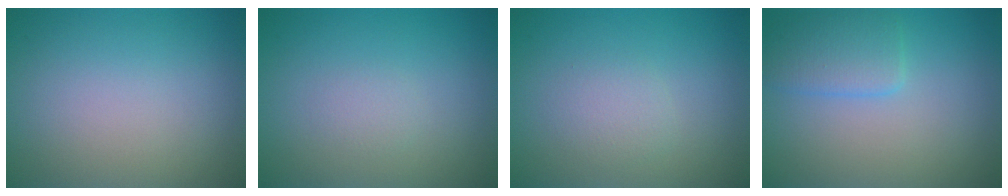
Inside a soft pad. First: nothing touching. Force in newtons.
{"total": 0.8, "press": 0.8, "slide": 0.1}
{"total": 1.5, "press": 1.5, "slide": 0.0}
{"total": 2.8, "press": 2.8, "slide": 0.1}